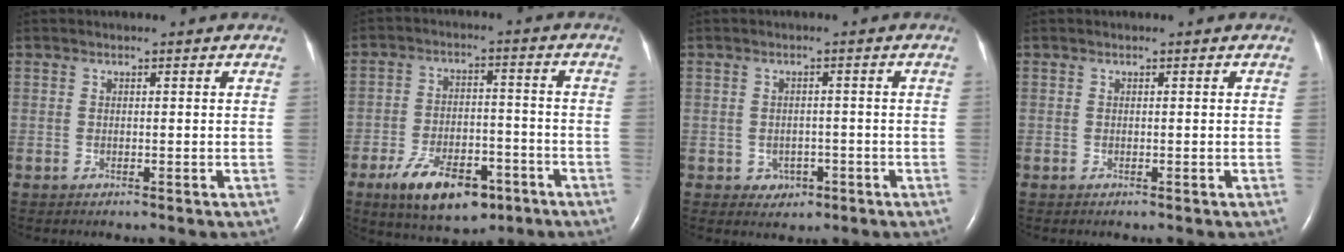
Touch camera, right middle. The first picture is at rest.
{"total": 11.9, "force": [-6.9, 5.4, 8.1], "torque": [-0.141, -0.005, -0.106]}
{"total": 2.7, "force": [-1.2, 2.2, 0.9], "torque": [-0.012, 0.007, -0.007]}
{"total": 0.0}